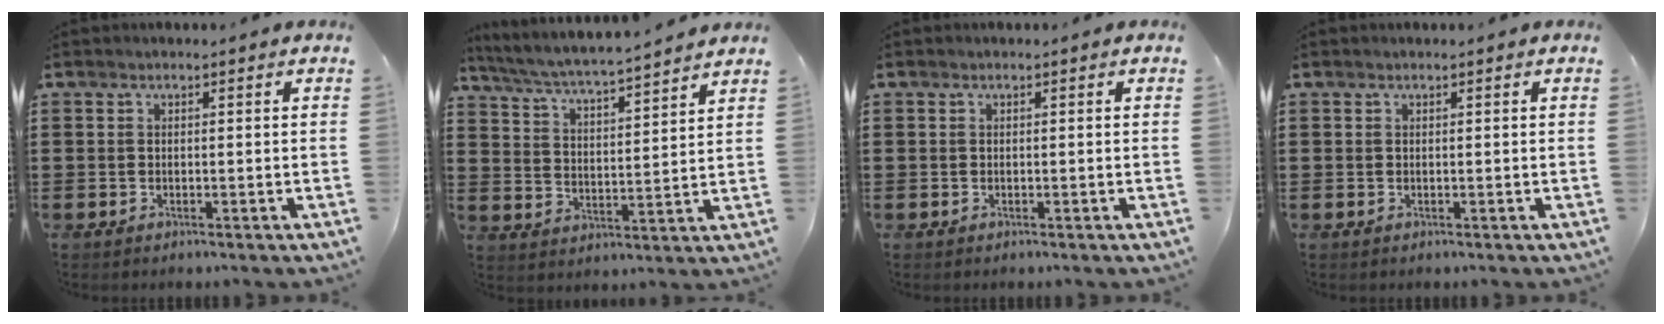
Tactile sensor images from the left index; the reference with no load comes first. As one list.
[{"total": 4.5, "force": [4.3, -0.6, 1.4], "torque": [-0.049, -0.037, 0.066]}, {"total": 0.0}, {"total": 0.0}]